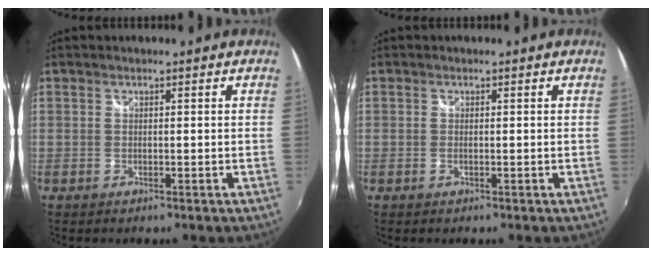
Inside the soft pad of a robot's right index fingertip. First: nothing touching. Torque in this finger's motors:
{"motor_torque": [-0.14, 0.05, -0.03, -0.01]}